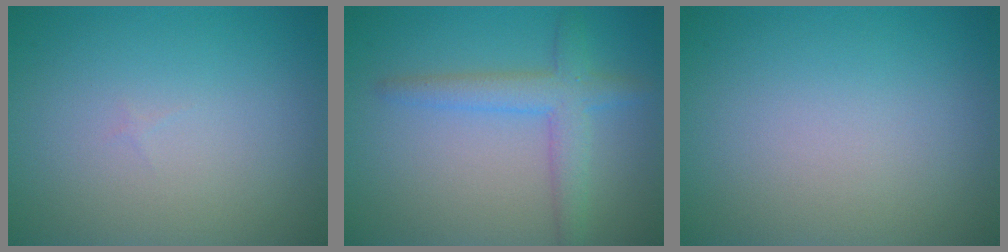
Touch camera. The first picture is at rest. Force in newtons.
{"total": 3.6, "press": 3.6, "slide": 0.0}
{"total": 0.0}